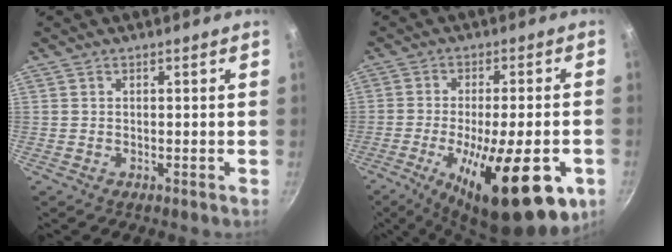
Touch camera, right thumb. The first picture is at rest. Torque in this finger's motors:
{"motor_torque": [0.74, 0.70, 1.91, -0.86, 0.22]}